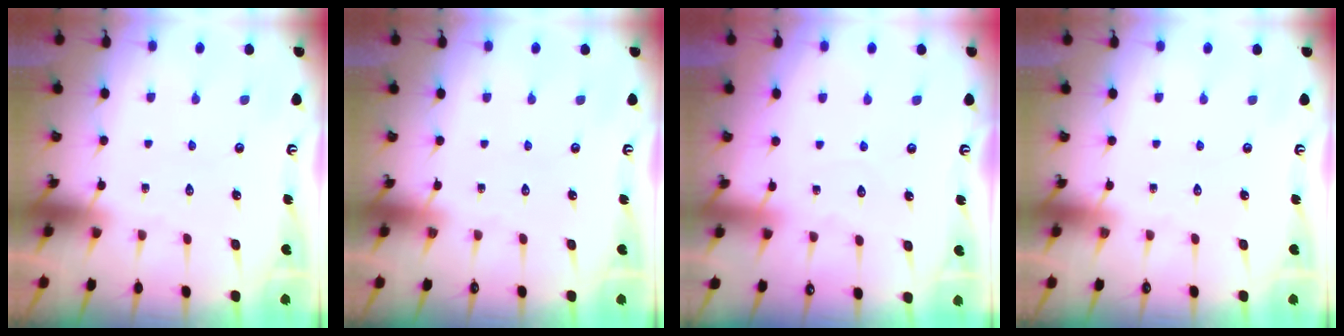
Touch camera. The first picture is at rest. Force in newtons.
{"total": 0.0}
{"total": 2.8, "press": 2.8, "slide": 0.4}
{"total": 0.0}